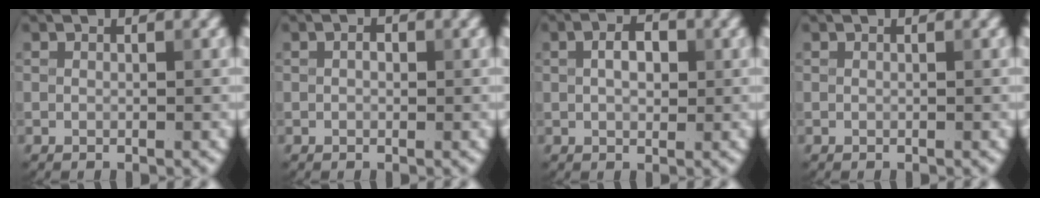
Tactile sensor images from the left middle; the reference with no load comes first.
{"total": 1.1, "force": [0.2, 0.7, 0.8], "torque": [-0.009, -0.002, -0.001]}
{"total": 2.8, "force": [0.5, 1.6, 2.2], "torque": [-0.036, 0.002, 0.007]}
{"total": 0.0}